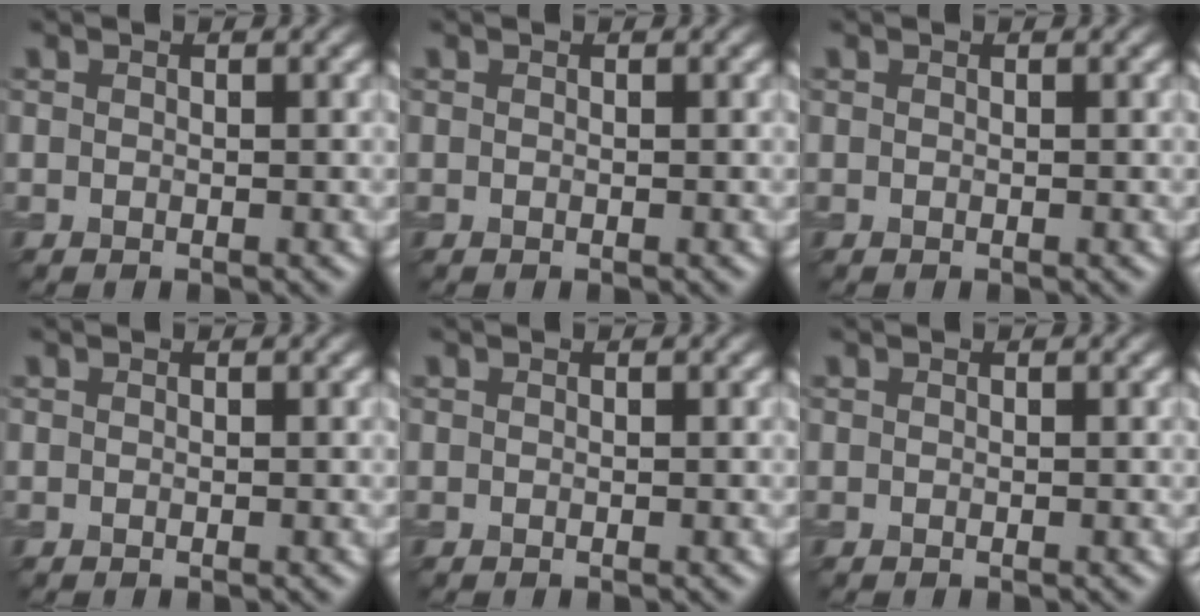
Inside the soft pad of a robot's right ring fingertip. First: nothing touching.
{"total": 0.0}
{"total": 0.0}
{"total": 0.0}
{"total": 0.0}
{"total": 0.0}